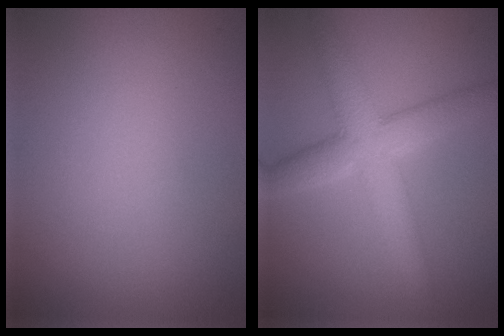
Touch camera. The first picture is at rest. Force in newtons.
{"total": 5.4, "press": 5.4, "slide": 0.2}